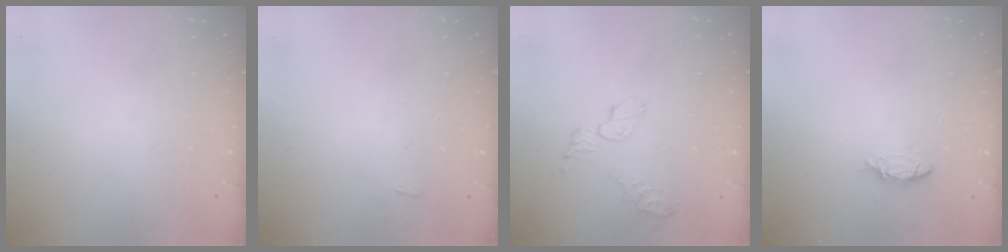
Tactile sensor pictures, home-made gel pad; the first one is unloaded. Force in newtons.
{"total": 2.2, "press": 2.2, "slide": 0.3}
{"total": 6.6, "press": 6.5, "slide": 0.5}
{"total": 5.0, "press": 4.9, "slide": 0.8}